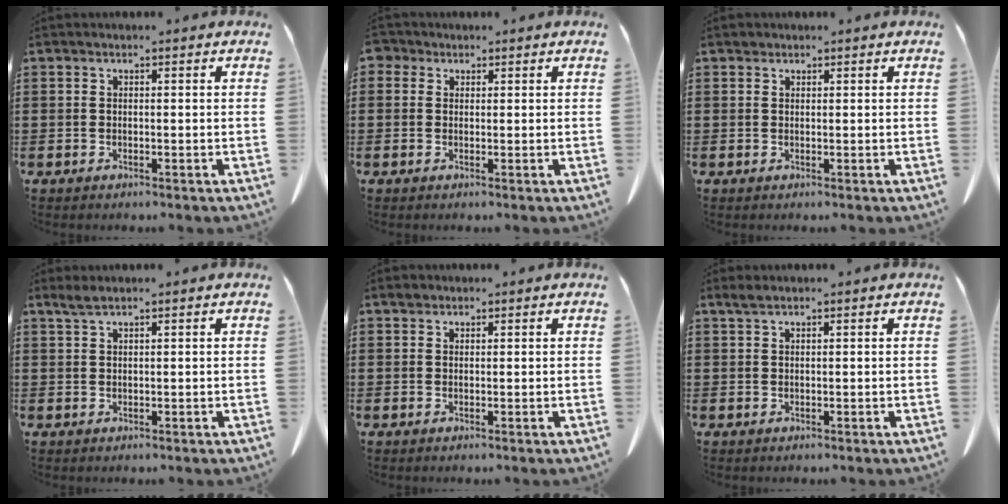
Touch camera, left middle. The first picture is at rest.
{"total": 1.5, "force": [0.8, 1.2, 0.3], "torque": [-0.012, 0.007, 0.013]}
{"total": 0.6, "force": [0.5, 0.4, 0.1], "torque": [-0.003, 0.002, 0.009]}
{"total": 1.6, "force": [1.3, 0.2, 1.0], "torque": [-0.023, 0.001, 0.023]}
{"total": 1.0, "force": [0.9, 0.5, 0.2], "torque": [-0.007, 0.004, 0.017]}
{"total": 1.3, "force": [0.9, 0.3, 0.9], "torque": [-0.020, 0.002, 0.017]}